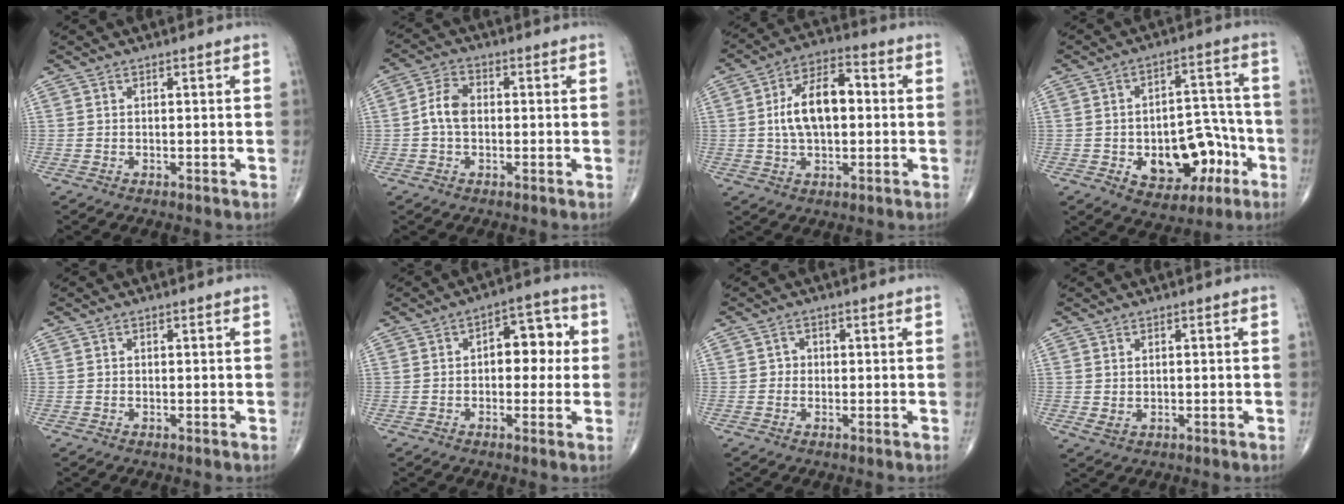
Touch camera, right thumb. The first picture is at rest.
{"total": 5.2, "force": [-0.3, 3.5, 3.8], "torque": [-0.073, 0.017, -0.012]}
{"total": 12.3, "force": [0.7, 6.8, 10.3], "torque": [-0.172, 0.023, 0.006]}
{"total": 14.7, "force": [-4.6, 9.5, 10.3], "torque": [-0.096, 0.048, -0.054]}
{"total": 0.0}
{"total": 8.5, "force": [0.8, 5.2, 6.7], "torque": [-0.053, 0.023, 0.005]}
{"total": 1.7, "force": [-0.2, 1.6, 0.6], "torque": [0.003, 0.006, -0.007]}
{"total": 2.3, "force": [0.2, 1.6, 1.7], "torque": [-0.032, -0.001, 0.010]}